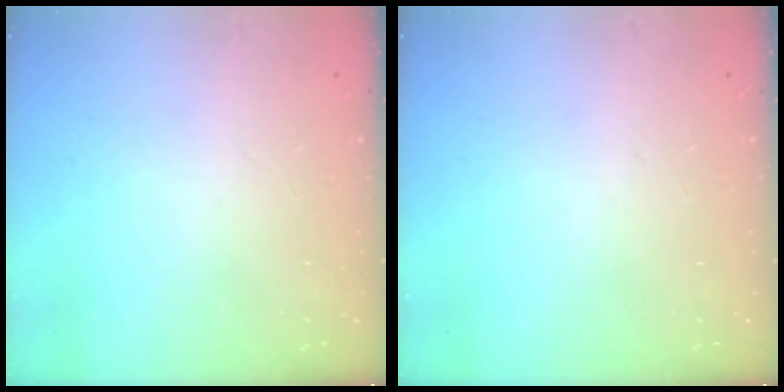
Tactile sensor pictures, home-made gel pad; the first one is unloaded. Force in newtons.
{"total": 0.0}